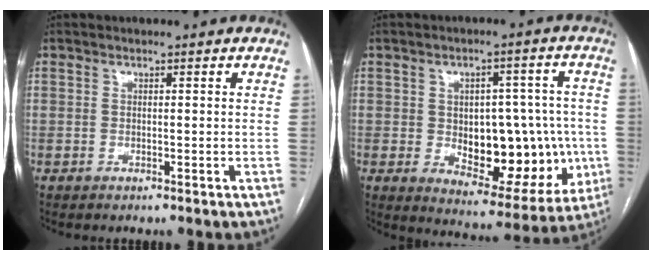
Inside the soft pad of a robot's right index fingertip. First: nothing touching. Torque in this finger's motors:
{"motor_torque": [1.08, -0.17, 0.34, 0.09]}